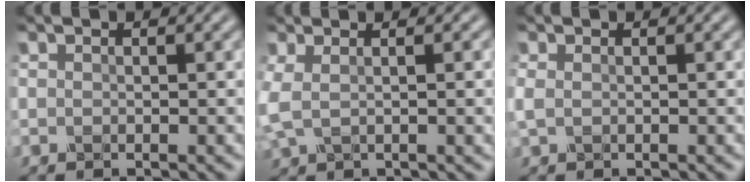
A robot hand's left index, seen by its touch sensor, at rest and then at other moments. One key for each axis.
{"total": 4.0, "fx": 0.4, "fy": 1.8, "fz": 3.6, "tx": -0.068, "ty": 0.002, "tz": 0.007}
{"total": 0.8, "fx": 0.2, "fy": 0.5, "fz": 0.7, "tx": -0.020, "ty": 0.000, "tz": 0.003}